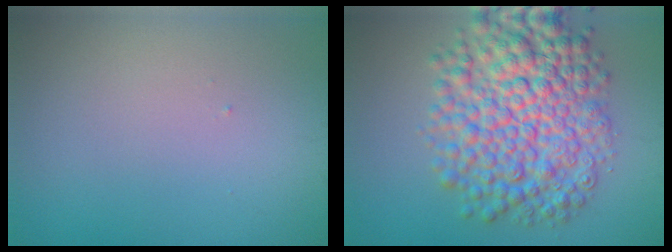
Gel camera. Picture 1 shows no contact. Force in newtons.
{"total": 9.6, "press": 9.6, "slide": 0.1}